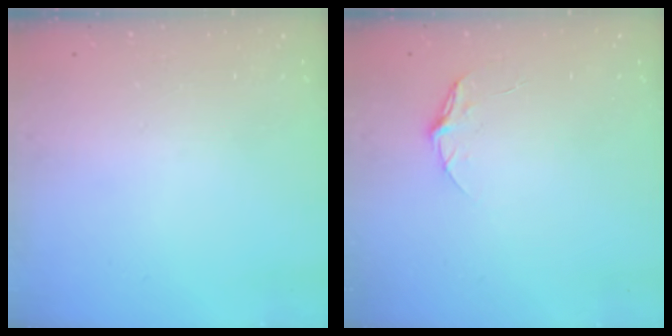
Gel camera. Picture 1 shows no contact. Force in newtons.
{"total": 5.3, "press": 5.2, "slide": 0.6}